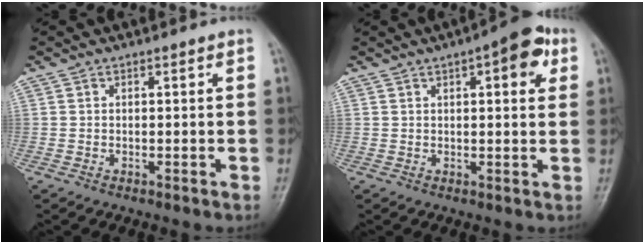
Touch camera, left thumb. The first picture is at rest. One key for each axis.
{"total": 8.1, "fx": 3.4, "fy": 2.9, "fz": 6.8, "tx": -0.068, "ty": 0.001, "tz": 0.037}